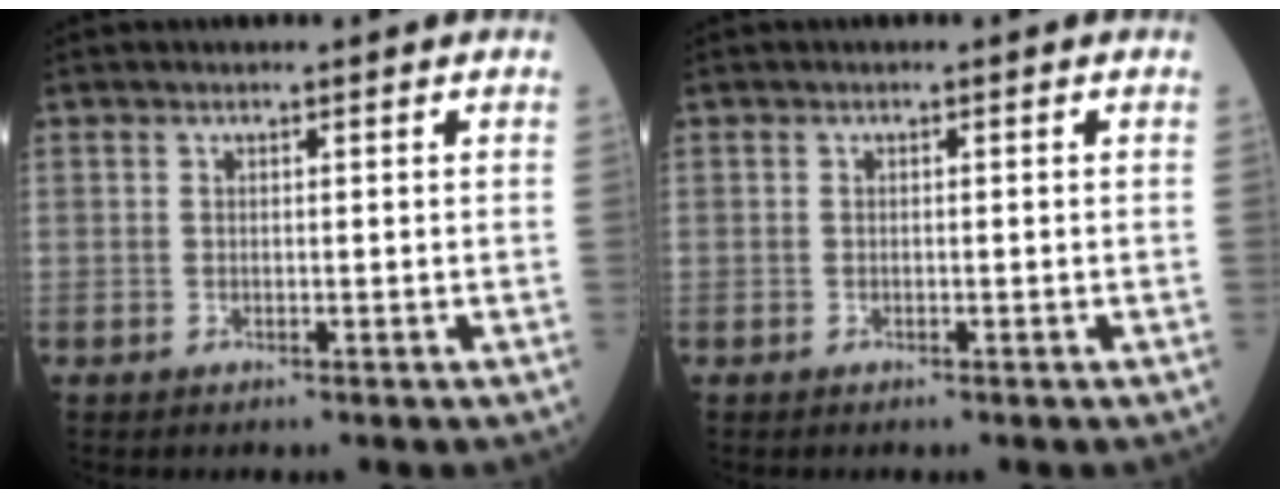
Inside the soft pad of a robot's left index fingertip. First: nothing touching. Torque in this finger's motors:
{"motor_torque": [0.00, 0.00, 0.00, 0.00]}